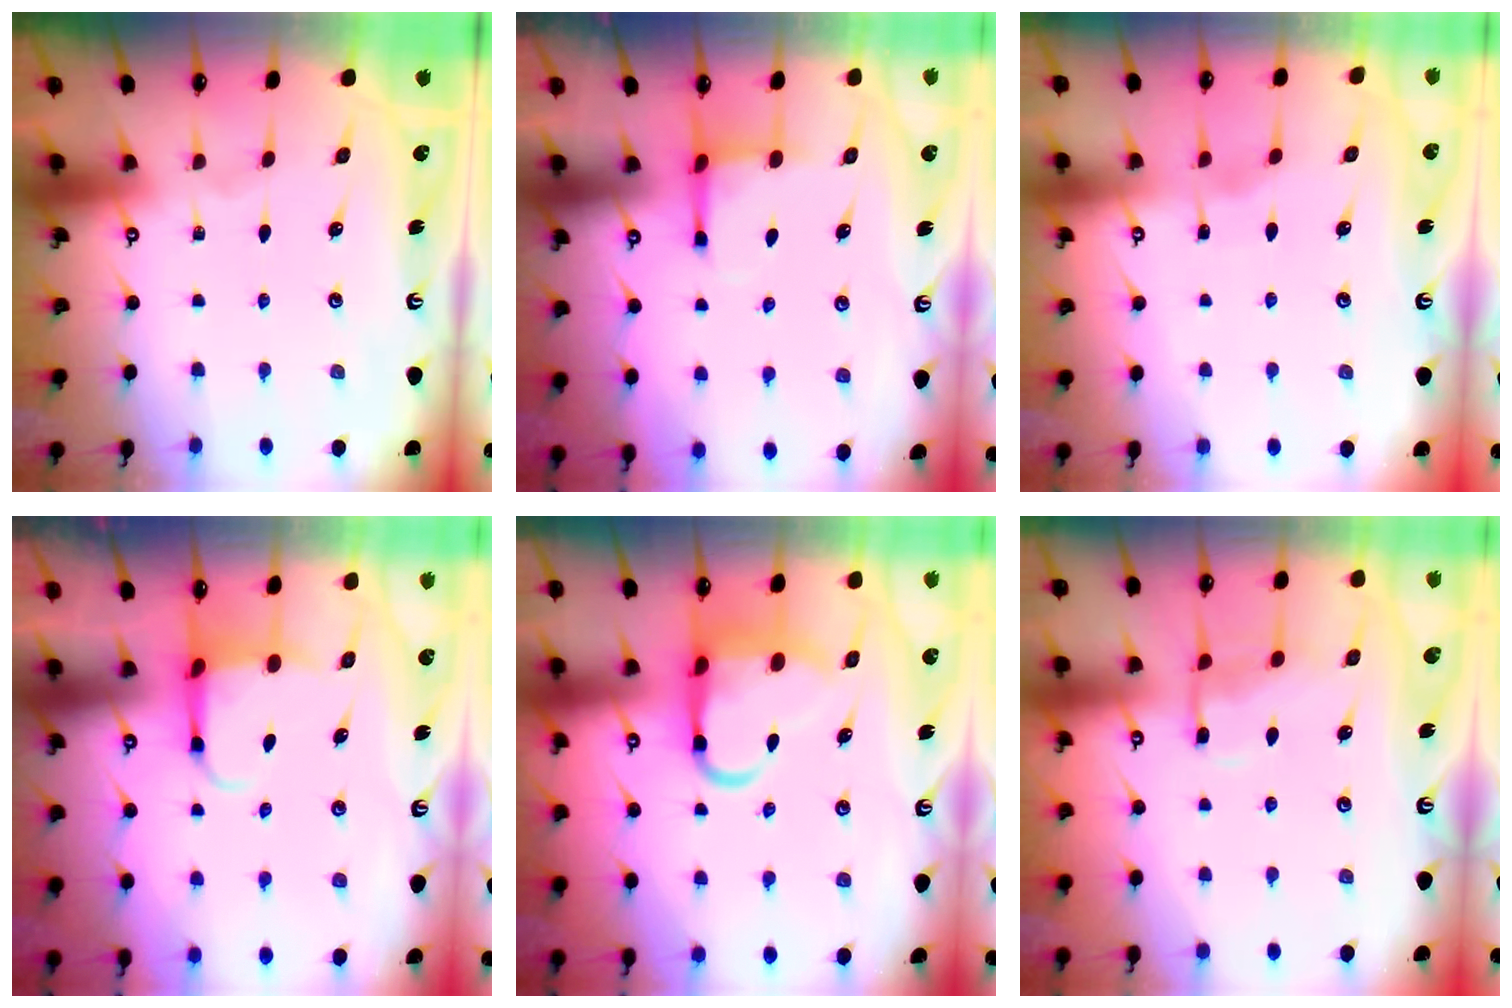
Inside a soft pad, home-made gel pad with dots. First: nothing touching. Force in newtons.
{"total": 3.2, "press": 3.1, "slide": 1.0}
{"total": 2.6, "press": 2.6, "slide": 0.4}
{"total": 4.0, "press": 3.9, "slide": 1.1}
{"total": 10.9, "press": 10.8, "slide": 1.4}
{"total": 10.1, "press": 10.1, "slide": 1.1}